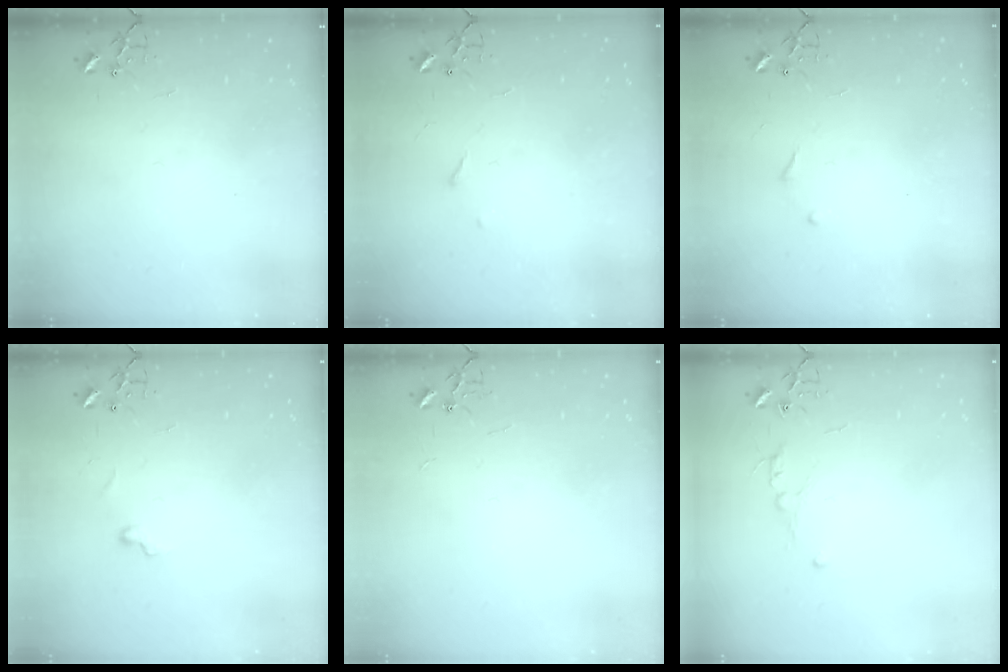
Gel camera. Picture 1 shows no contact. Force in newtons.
{"total": 2.9, "press": 2.8, "slide": 0.5}
{"total": 4.0, "press": 3.9, "slide": 0.6}
{"total": 4.3, "press": 4.3, "slide": 0.6}
{"total": 1.8, "press": 1.8, "slide": 0.2}
{"total": 4.8, "press": 4.8, "slide": 0.7}